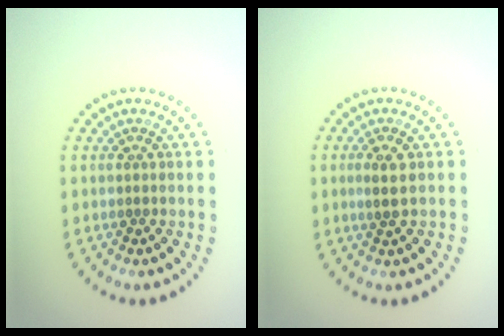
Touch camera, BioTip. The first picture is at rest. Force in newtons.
{"total": 1.7, "press": 1.5, "slide": 0.7}